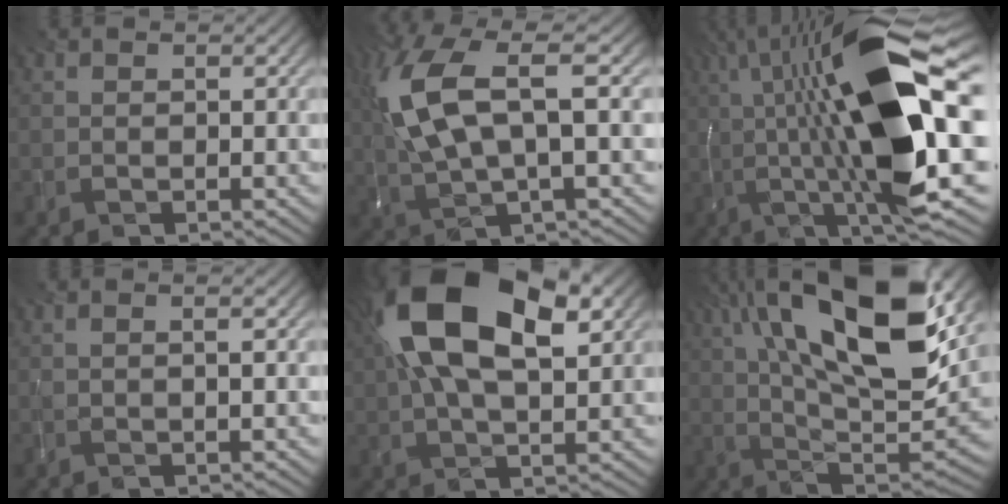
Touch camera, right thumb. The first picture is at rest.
{"total": 12.6, "force": [2.9, 4.2, 11.5], "torque": [-0.277, 0.018, 0.061]}
{"total": 18.9, "force": [1.5, 4.7, 18.2], "torque": [-0.302, 0.031, 0.018]}
{"total": 1.1, "force": [0.0, -0.1, 1.1], "torque": [-0.020, 0.005, -0.002]}
{"total": 18.2, "force": [6.0, 9.2, 14.5], "torque": [-0.276, 0.039, 0.084]}
{"total": 20.1, "force": [7.2, 8.2, 16.9], "torque": [-0.302, 0.033, 0.107]}